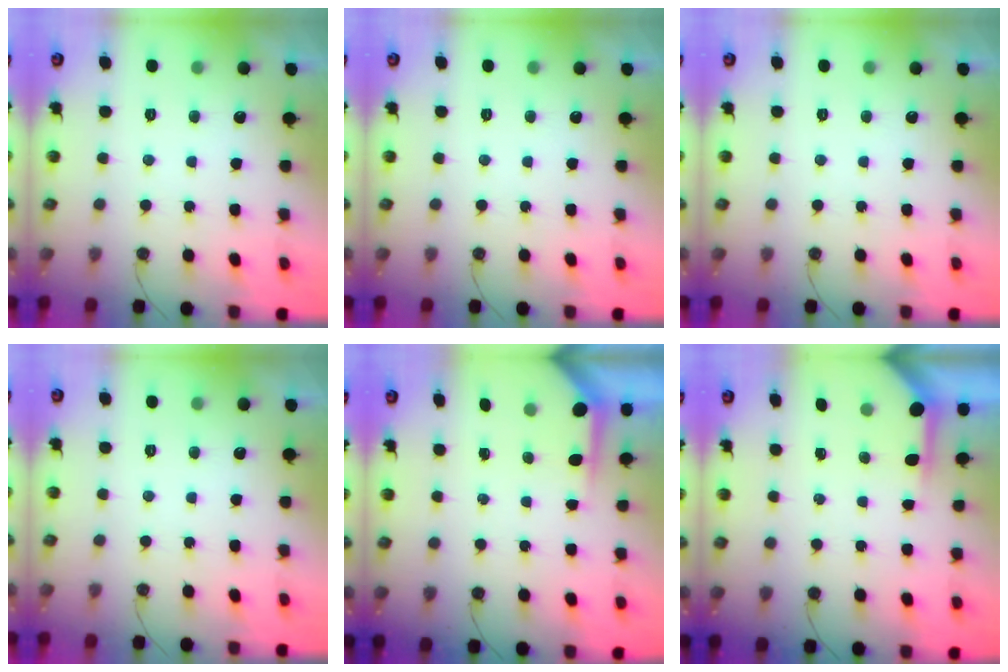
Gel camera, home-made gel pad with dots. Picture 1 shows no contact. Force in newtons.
{"total": 0.0}
{"total": 0.0}
{"total": 0.0}
{"total": 3.8, "press": 3.8, "slide": 0.4}
{"total": 3.9, "press": 3.9, "slide": 0.4}